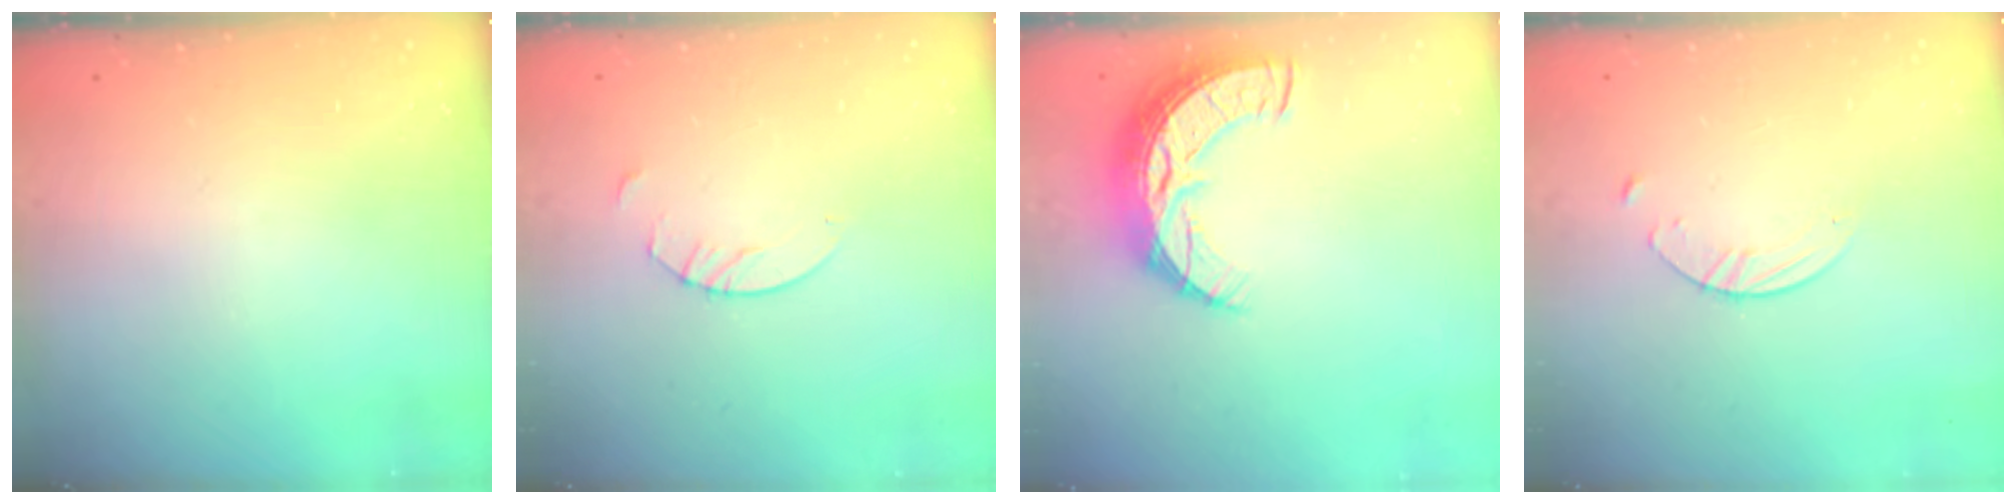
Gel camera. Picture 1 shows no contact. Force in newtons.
{"total": 2.7, "press": 2.7, "slide": 0.2}
{"total": 11.2, "press": 11.1, "slide": 0.9}
{"total": 3.6, "press": 3.6, "slide": 0.4}